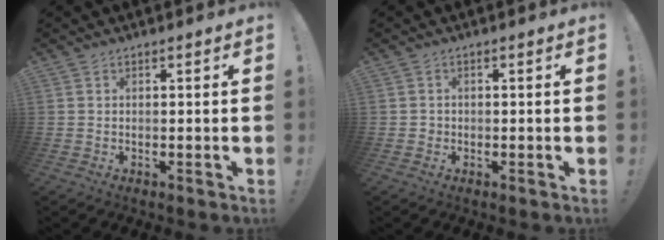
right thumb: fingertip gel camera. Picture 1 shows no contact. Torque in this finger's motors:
{"motor_torque": [0.09, -0.13, 0.14, -0.25, 0.00]}